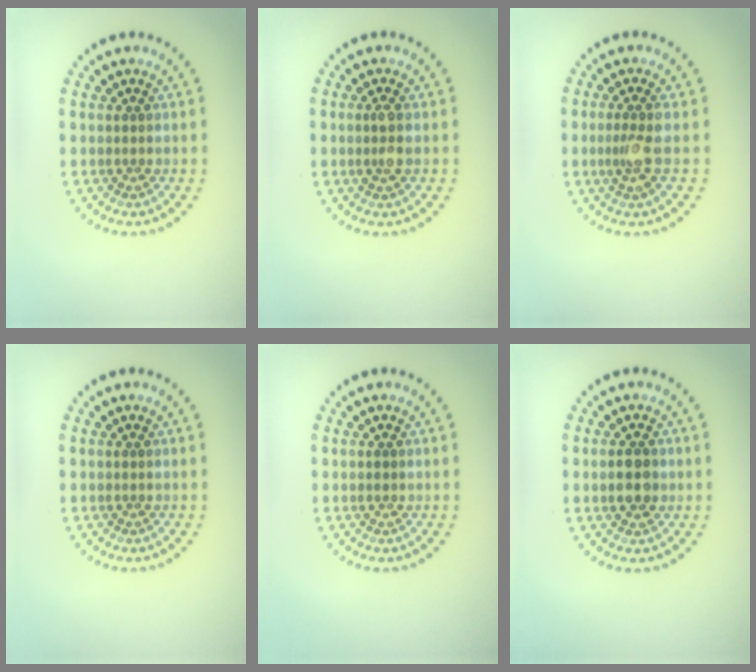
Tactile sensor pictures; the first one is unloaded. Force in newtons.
{"total": 1.7, "press": 1.7, "slide": 0.4}
{"total": 2.0, "press": 1.7, "slide": 1.1}
{"total": 0.0}
{"total": 0.5, "press": 0.5, "slide": 0.1}
{"total": 3.0, "press": 3.0, "slide": 0.2}